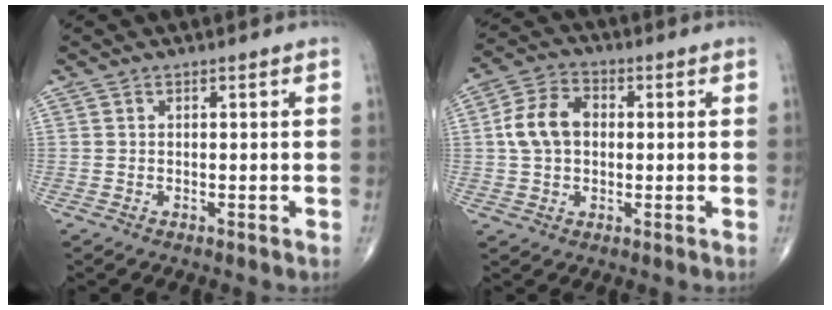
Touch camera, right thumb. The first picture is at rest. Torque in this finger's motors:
{"motor_torque": [0.00, 0.03, 0.64, -0.10, 0.16]}